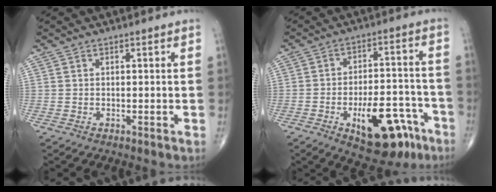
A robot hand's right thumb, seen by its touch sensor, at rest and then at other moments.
{"total": 15.9, "force": [-7.8, 7.2, 11.8], "torque": [-0.145, 0.048, -0.102]}